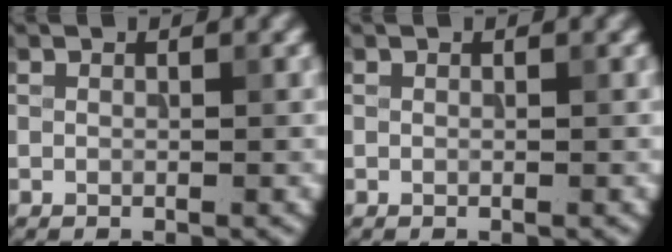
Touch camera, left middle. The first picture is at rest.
{"total": 0.0}